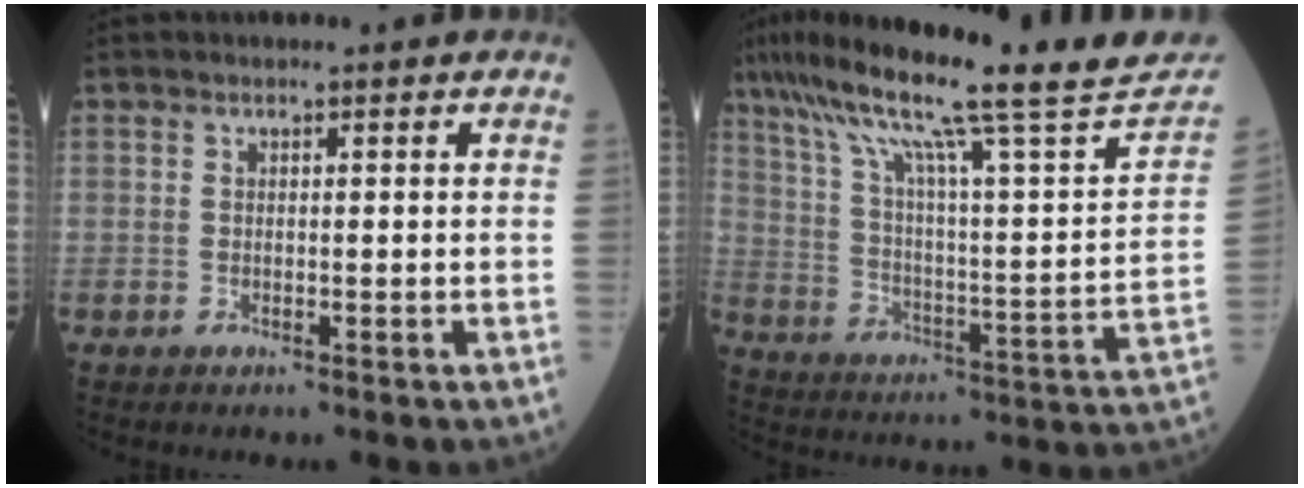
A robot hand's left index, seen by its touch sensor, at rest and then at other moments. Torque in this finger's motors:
{"motor_torque": [0.21, -1.53, 0.33, 0.21]}